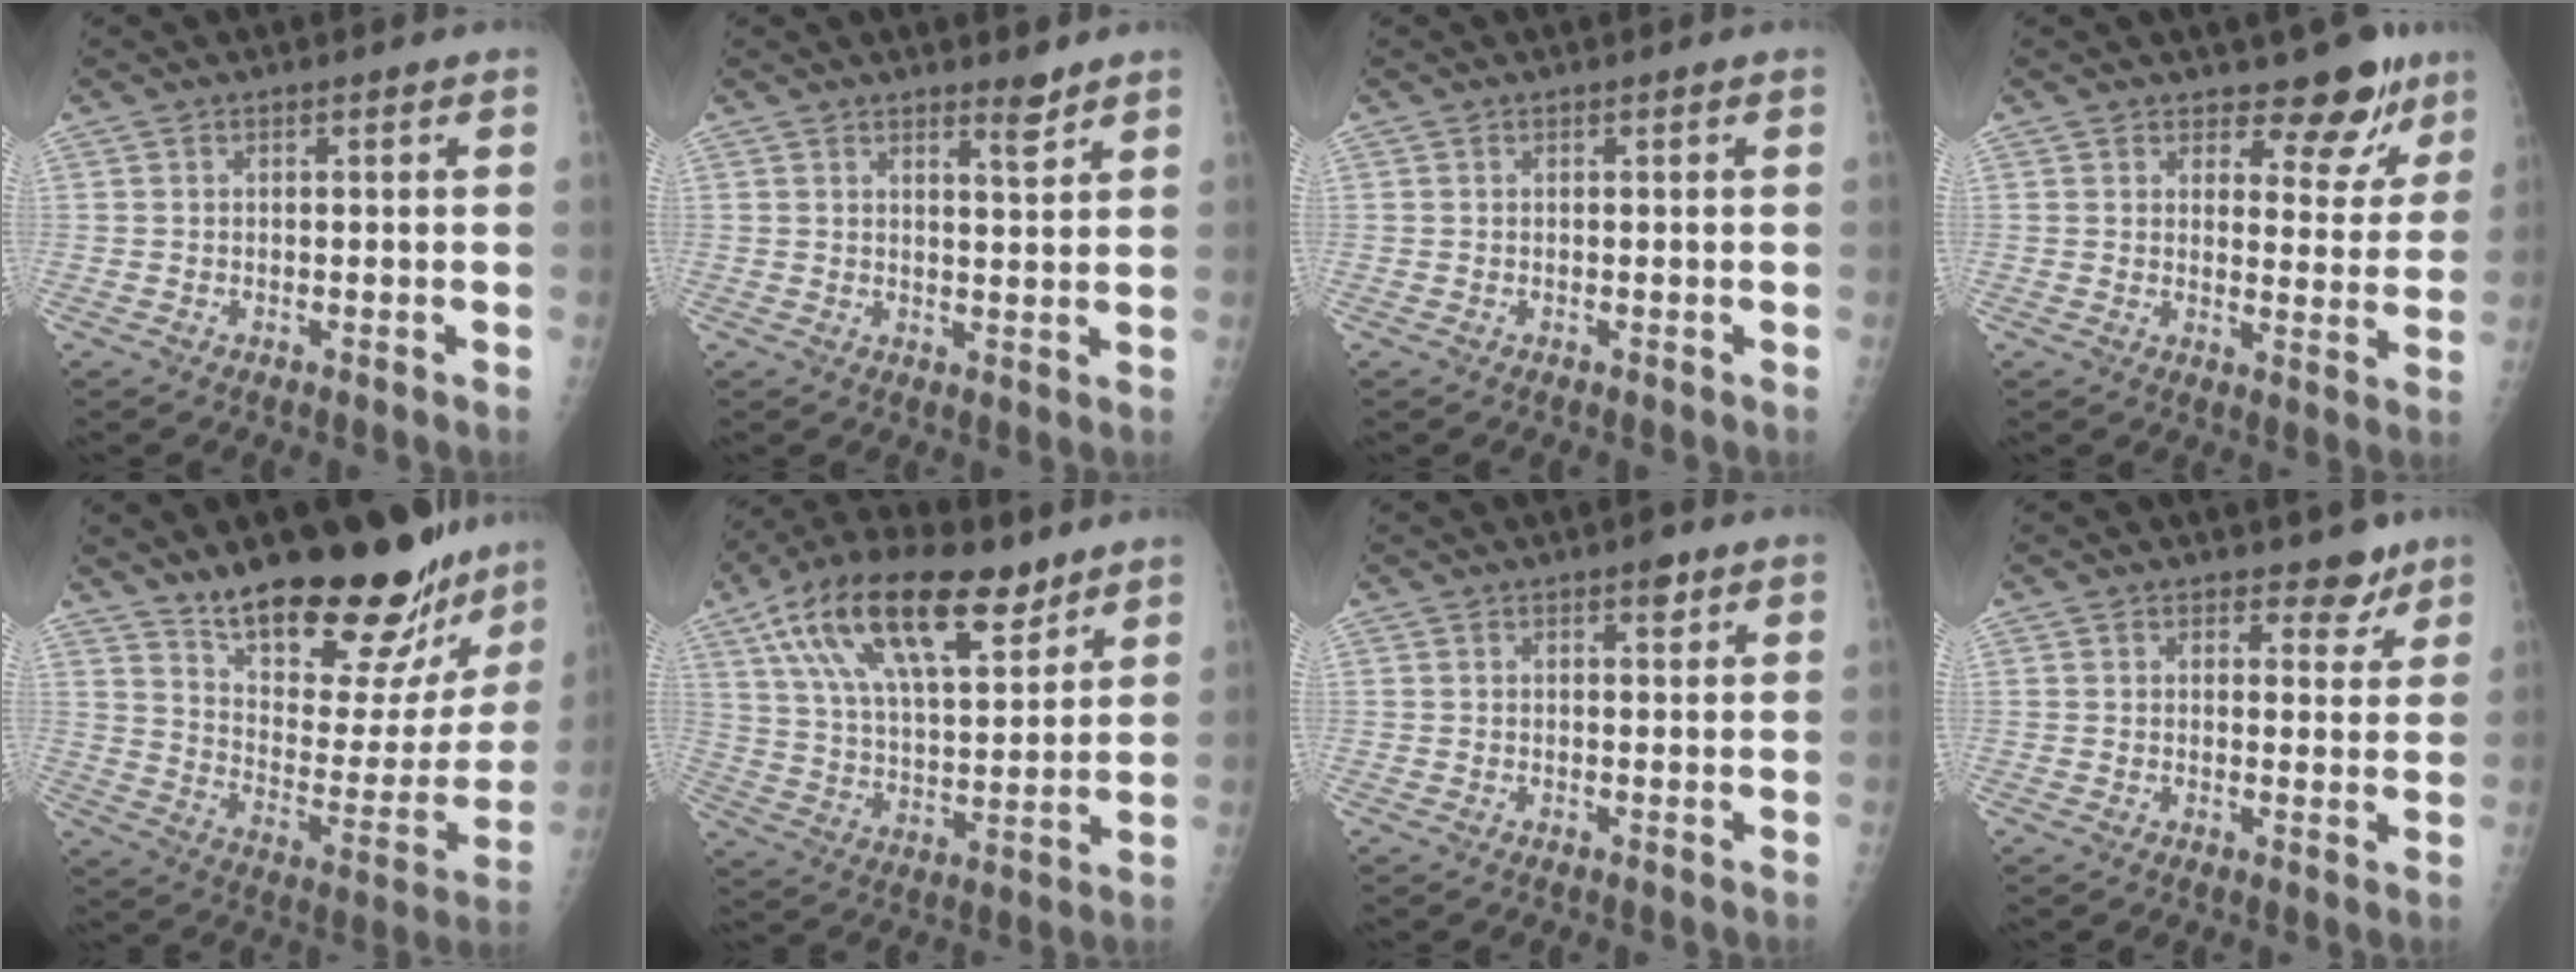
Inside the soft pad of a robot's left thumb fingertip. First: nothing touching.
{"total": 3.1, "force": [2.5, 0.5, 1.7], "torque": [-0.021, -0.024, 0.038]}
{"total": 0.0}
{"total": 8.7, "force": [6.7, 4.4, 3.3], "torque": [-0.005, -0.048, 0.084]}
{"total": 27.1, "force": [21.5, 8.4, 14.2], "torque": [-0.168, -0.119, 0.311]}
{"total": 21.3, "force": [12.1, 9.2, 14.9], "torque": [-0.239, -0.028, 0.216]}
{"total": 2.1, "force": [1.3, 0.9, 1.4], "torque": [-0.011, -0.005, 0.016]}
{"total": 4.3, "force": [3.2, 2.5, 1.4], "torque": [0.013, -0.018, 0.041]}